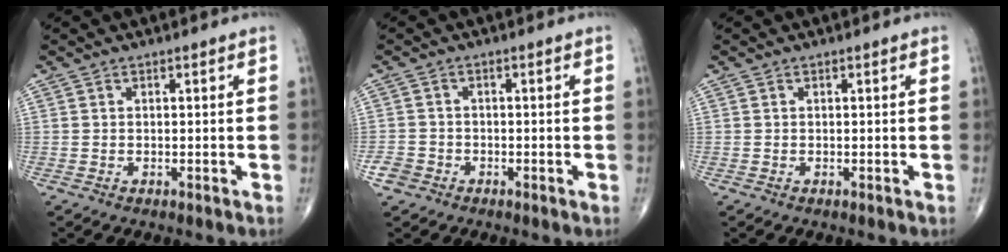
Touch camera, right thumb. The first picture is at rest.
{"total": 2.6, "force": [-1.5, 2.0, 0.5], "torque": [0.000, 0.009, -0.031]}
{"total": 0.0}